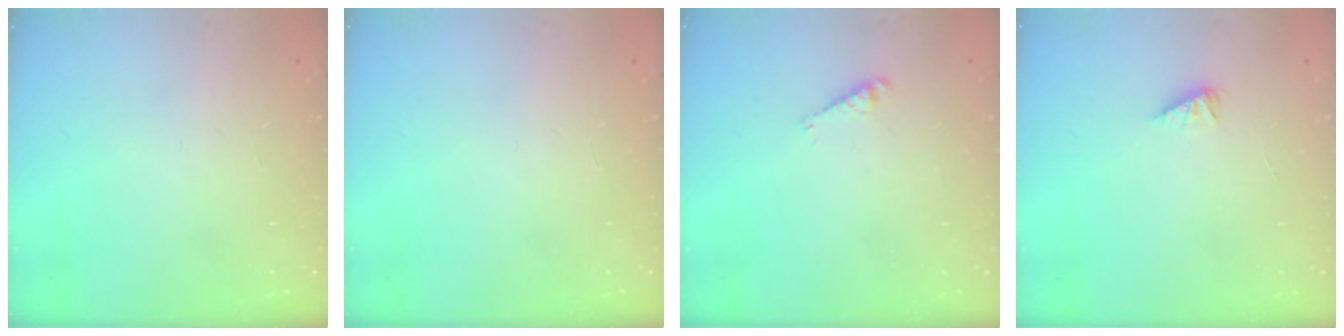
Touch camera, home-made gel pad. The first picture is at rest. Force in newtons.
{"total": 0.0}
{"total": 3.3, "press": 3.3, "slide": 0.3}
{"total": 2.2, "press": 2.2, "slide": 0.5}